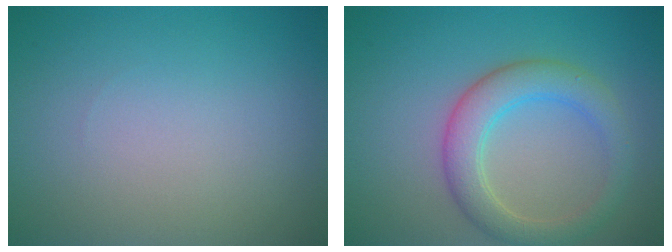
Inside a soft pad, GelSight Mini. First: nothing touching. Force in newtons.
{"total": 4.4, "press": 4.4, "slide": 0.4}